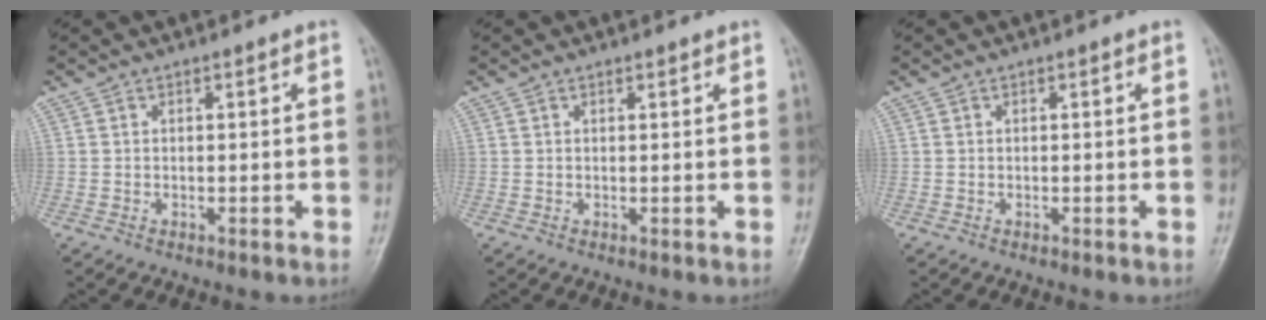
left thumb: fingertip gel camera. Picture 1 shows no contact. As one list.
[{"total": 0.8, "force": [0.6, 0.4, 0.3], "torque": [-0.001, -0.003, 0.004]}, {"total": 0.0}]